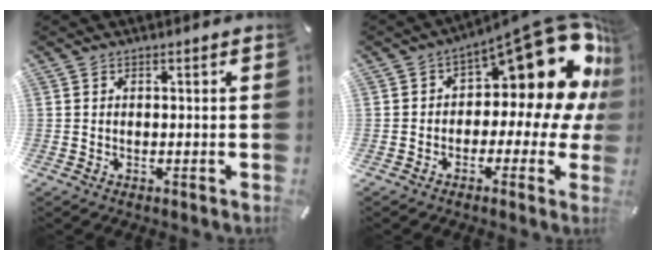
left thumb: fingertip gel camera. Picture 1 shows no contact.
{"total": 19.8, "force": [10.0, 8.8, 14.6], "torque": [-0.177, -0.087, 0.166]}